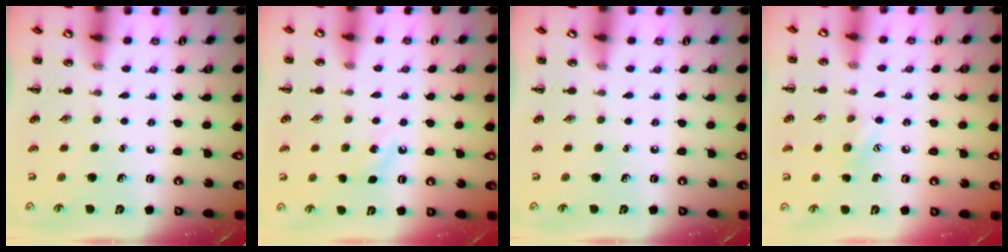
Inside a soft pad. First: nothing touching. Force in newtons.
{"total": 3.5, "press": 3.4, "slide": 1.1}
{"total": 0.0}
{"total": 6.7, "press": 6.5, "slide": 1.7}